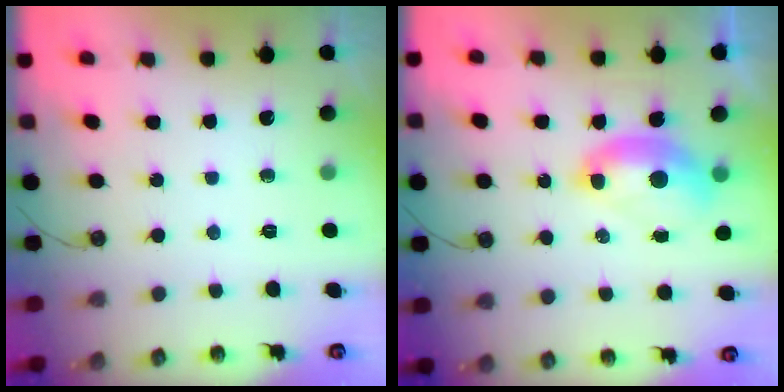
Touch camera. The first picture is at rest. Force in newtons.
{"total": 2.6, "press": 2.5, "slide": 0.5}